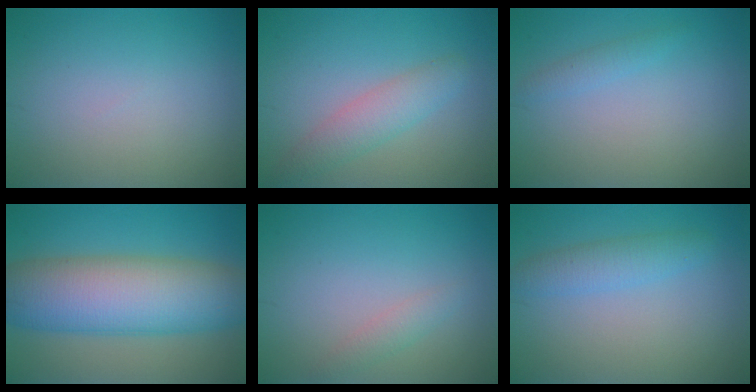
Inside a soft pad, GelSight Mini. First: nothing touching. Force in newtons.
{"total": 3.0, "press": 2.9, "slide": 0.2}
{"total": 1.1, "press": 1.1, "slide": 0.1}
{"total": 11.2, "press": 11.2, "slide": 0.2}
{"total": 1.3, "press": 1.3, "slide": 0.1}
{"total": 2.4, "press": 2.4, "slide": 0.1}